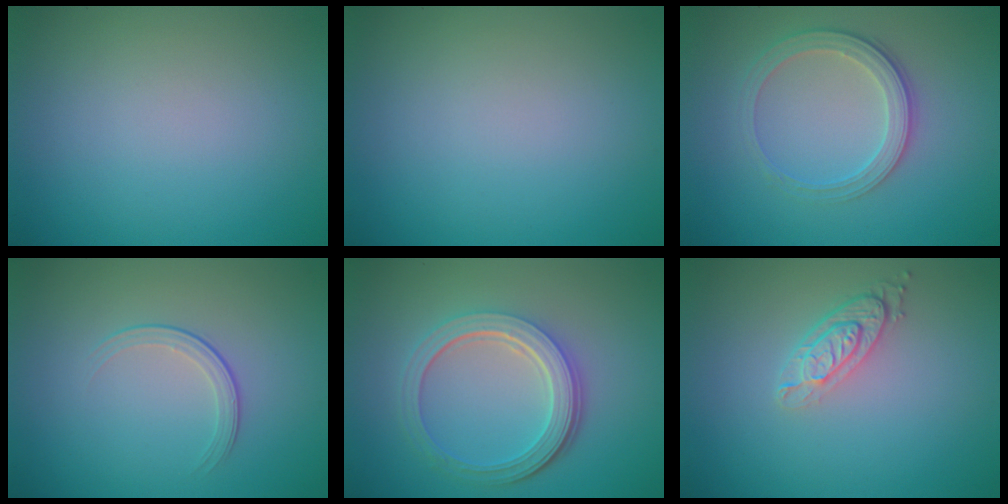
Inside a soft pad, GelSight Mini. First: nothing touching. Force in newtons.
{"total": 0.0}
{"total": 2.8, "press": 2.7, "slide": 0.9}
{"total": 1.7, "press": 0.9, "slide": 1.4}
{"total": 5.3, "press": 3.9, "slide": 3.7}
{"total": 2.9, "press": 2.2, "slide": 1.9}